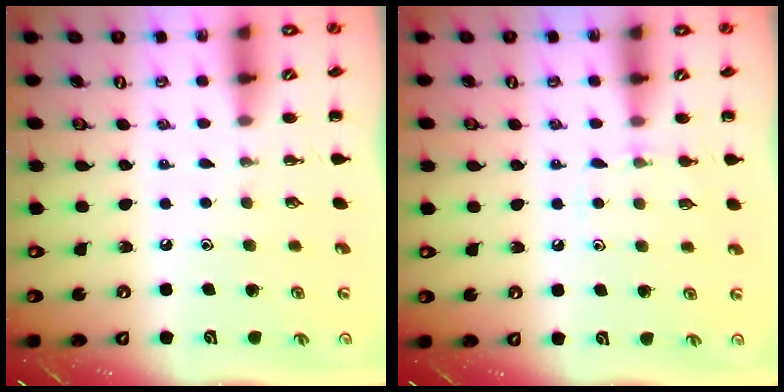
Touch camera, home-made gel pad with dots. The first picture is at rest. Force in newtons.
{"total": 5.6, "press": 5.5, "slide": 1.1}